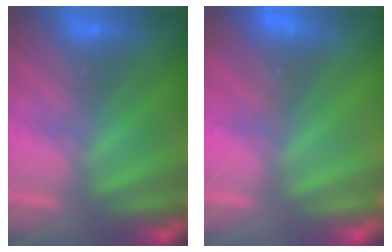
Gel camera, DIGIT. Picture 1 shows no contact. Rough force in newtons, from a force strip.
{"total": 2.3}